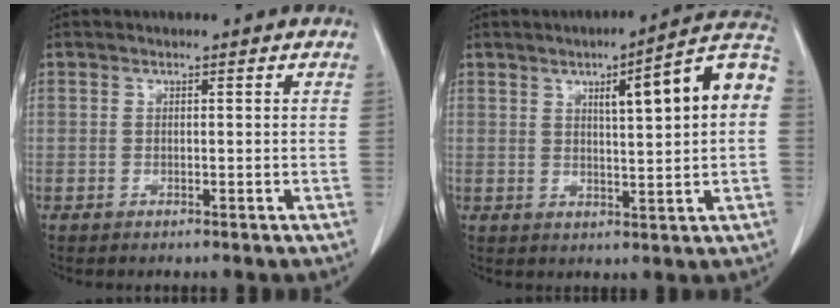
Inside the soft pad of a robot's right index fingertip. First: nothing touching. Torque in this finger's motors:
{"motor_torque": [1.04, 0.31, 0.30, 0.07]}